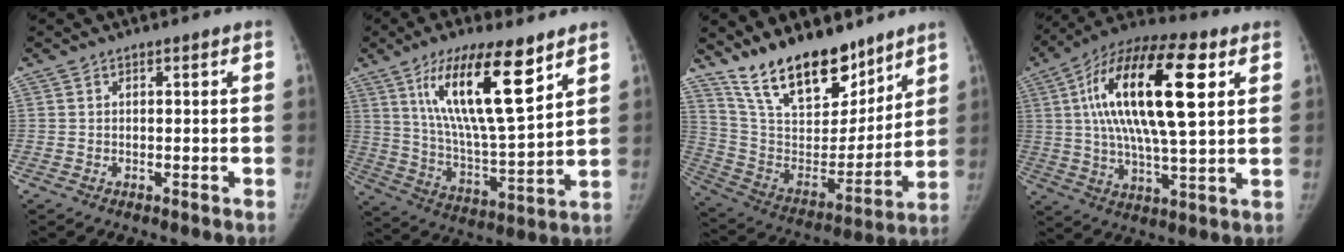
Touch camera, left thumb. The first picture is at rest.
{"total": 19.3, "force": [9.9, 4.9, 15.8], "torque": [-0.262, -0.049, 0.181]}
{"total": 21.3, "force": [16.2, 9.0, 10.6], "torque": [-0.143, -0.085, 0.290]}
{"total": 23.5, "force": [6.4, 8.3, 21.0], "torque": [-0.377, 0.006, 0.098]}